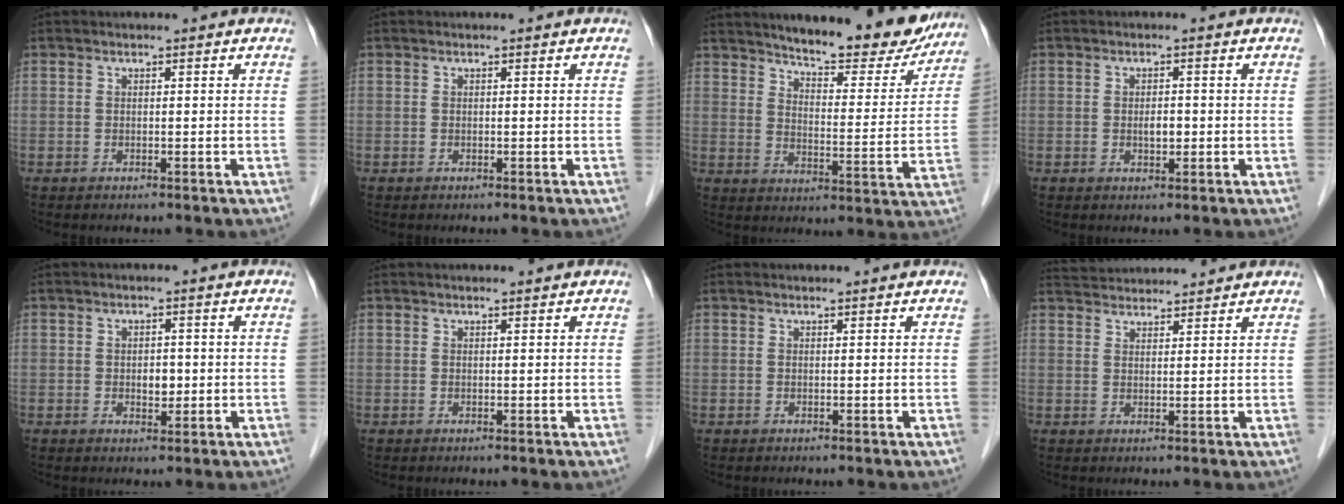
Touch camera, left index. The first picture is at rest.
{"total": 0.0}
{"total": 17.6, "force": [15.6, 3.7, 7.2], "torque": [-0.089, -0.031, 0.200]}
{"total": 1.8, "force": [-0.4, 0.8, 1.6], "torque": [-0.028, -0.003, -0.006]}
{"total": 2.1, "force": [-0.3, 1.4, 1.6], "torque": [-0.024, -0.003, -0.003]}
{"total": 1.5, "force": [1.5, 0.1, 0.4], "torque": [-0.008, 0.008, 0.019]}
{"total": 1.2, "force": [1.2, 0.0, 0.1], "torque": [-0.009, 0.004, 0.014]}
{"total": 7.8, "force": [7.6, 0.7, 1.5], "torque": [-0.031, 0.033, 0.117]}